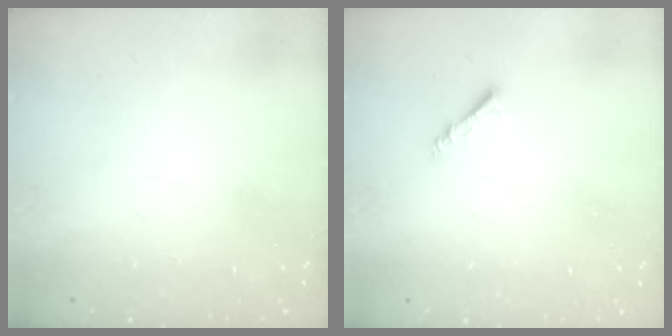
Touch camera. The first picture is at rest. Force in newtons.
{"total": 3.0, "press": 2.9, "slide": 0.6}